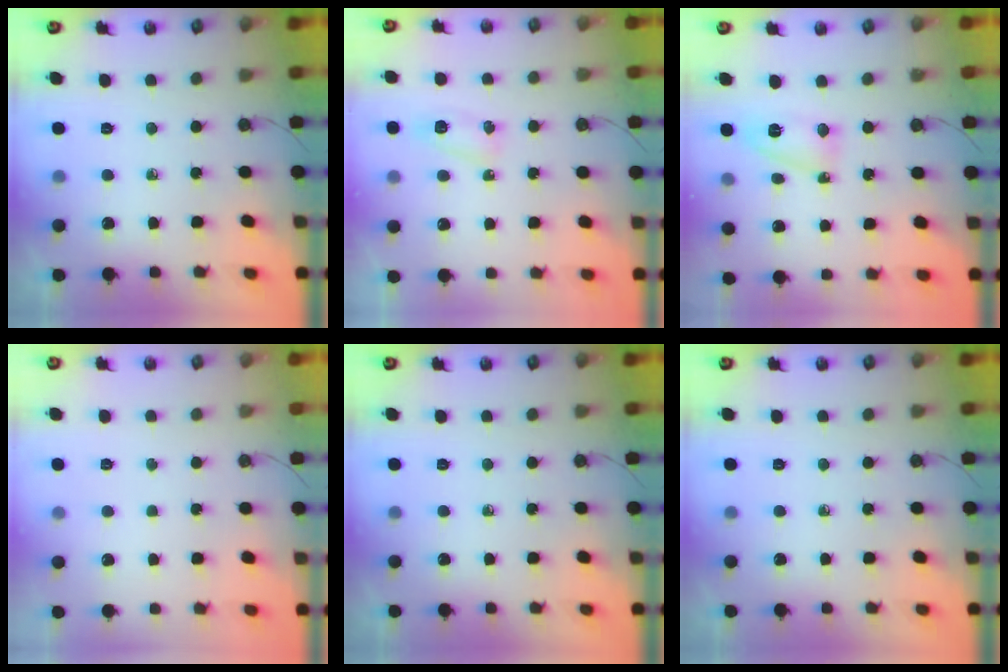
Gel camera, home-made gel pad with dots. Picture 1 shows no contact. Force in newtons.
{"total": 10.9, "press": 6.2, "slide": 9.0}
{"total": 9.1, "press": 6.2, "slide": 6.6}
{"total": 1.8, "press": 1.7, "slide": 0.6}
{"total": 0.0}
{"total": 0.0}